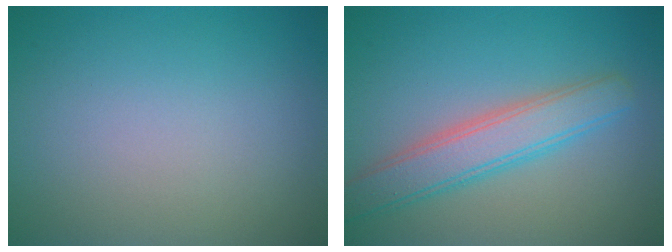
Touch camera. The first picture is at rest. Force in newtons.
{"total": 4.4, "press": 4.4, "slide": 0.2}